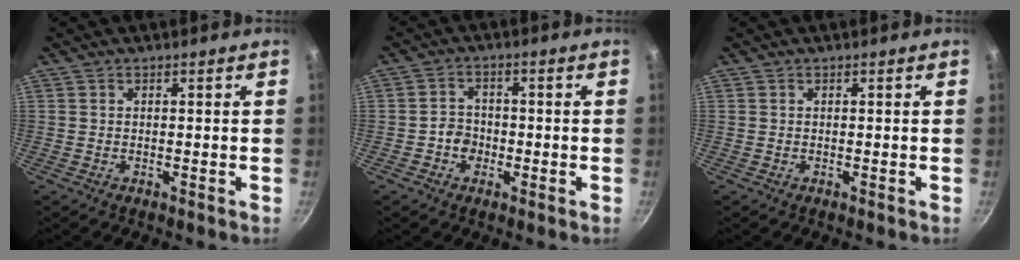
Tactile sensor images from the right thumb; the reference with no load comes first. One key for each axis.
{"total": 4.0, "fx": -1.2, "fy": 3.4, "fz": 1.7, "tx": -0.009, "ty": 0.013, "tz": -0.028}
{"total": 0.0}